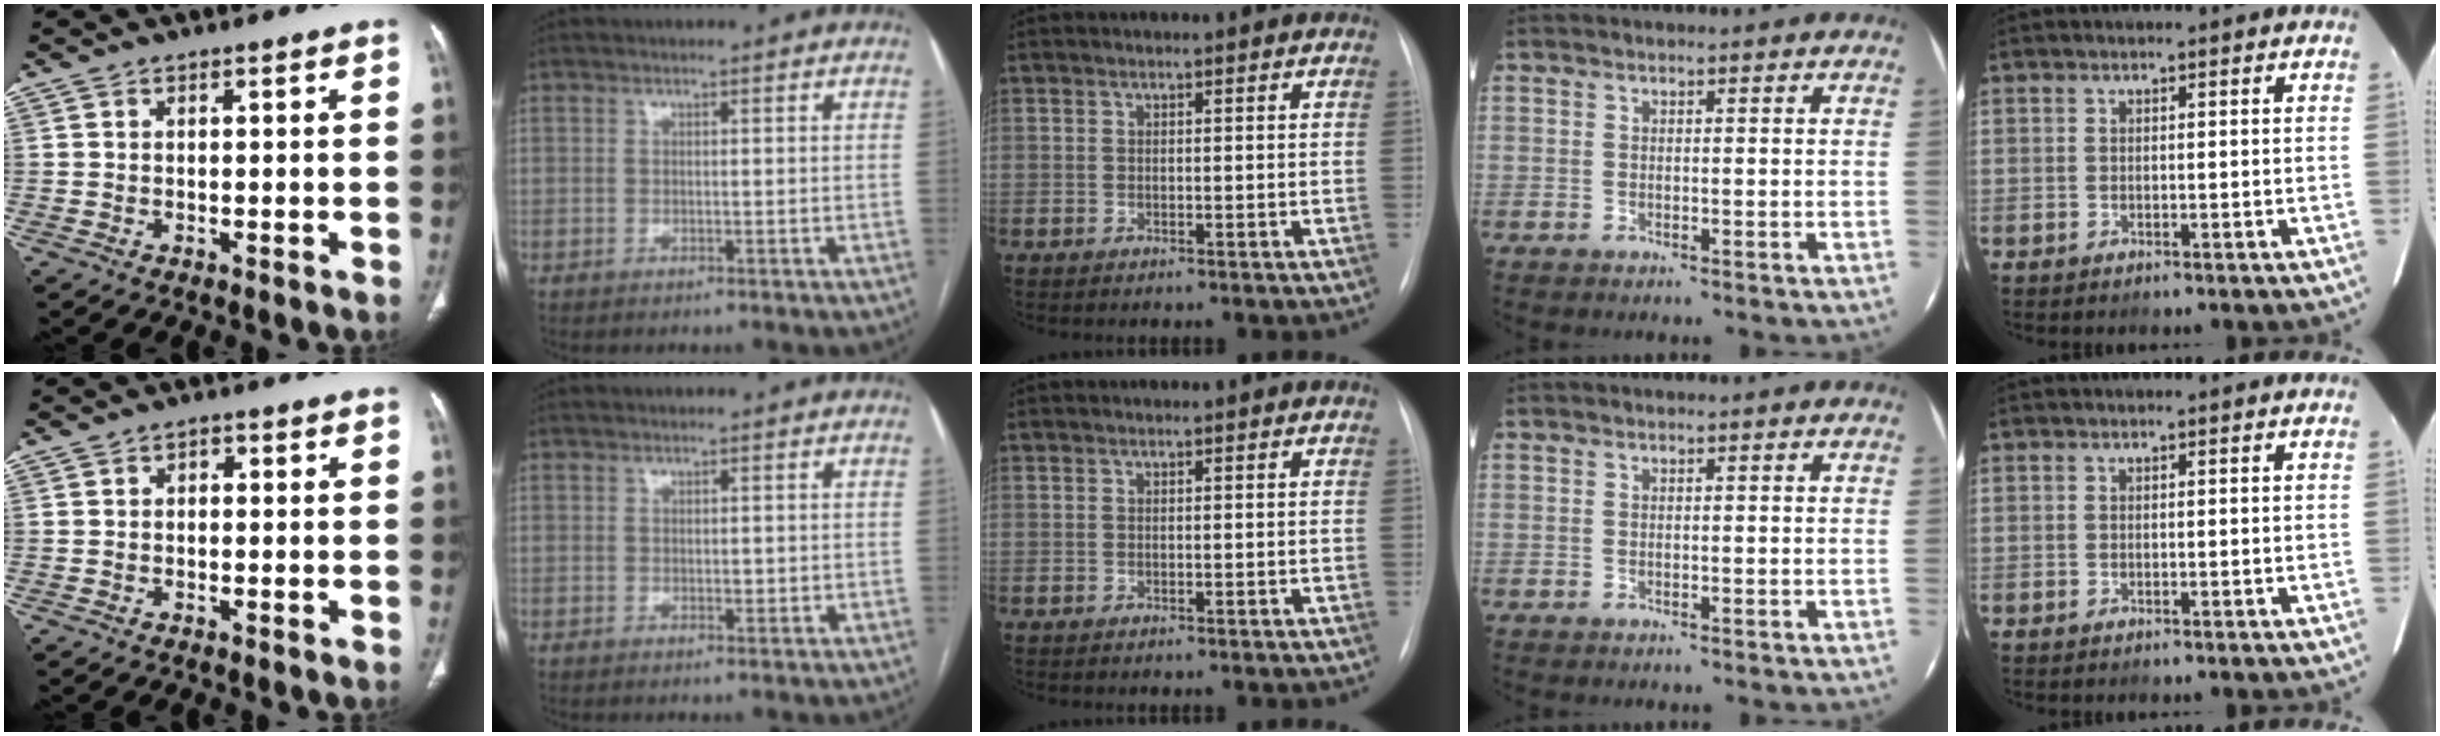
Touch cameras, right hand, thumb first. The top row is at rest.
{"thumb": {"total": 1.4, "force": [0.1, 1.1, 0.9], "torque": [-0.006, 0.005, -0.005]}, "index": {"total": 1.4, "force": [0.0, 0.8, 1.1], "torque": [-0.014, -0.002, 0.002]}}